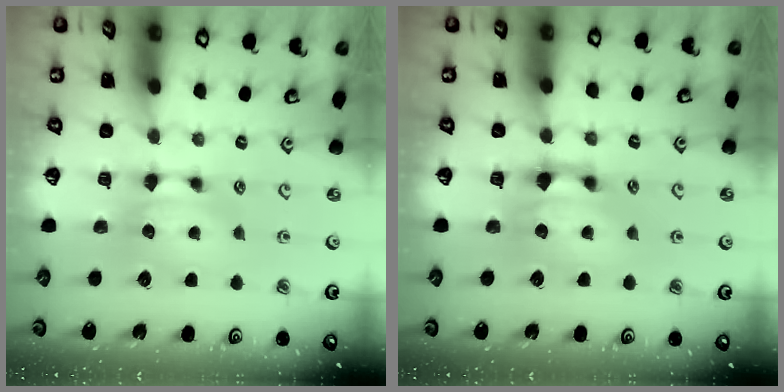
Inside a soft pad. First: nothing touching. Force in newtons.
{"total": 1.5, "press": 0.6, "slide": 1.4}